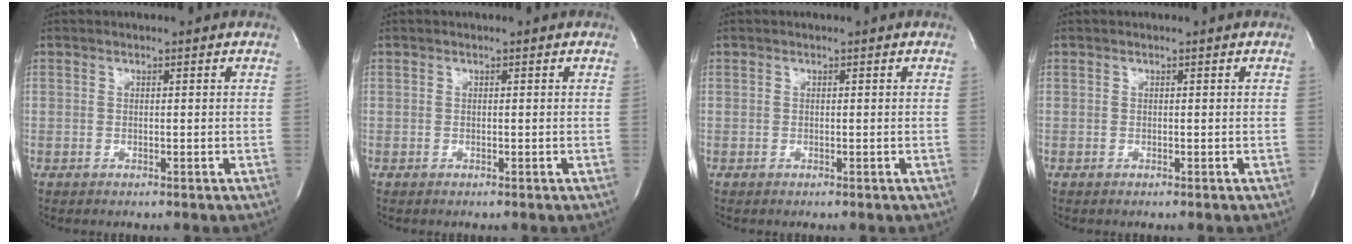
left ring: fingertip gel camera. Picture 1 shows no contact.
{"total": 0.0}
{"total": 0.0}
{"total": 0.0}